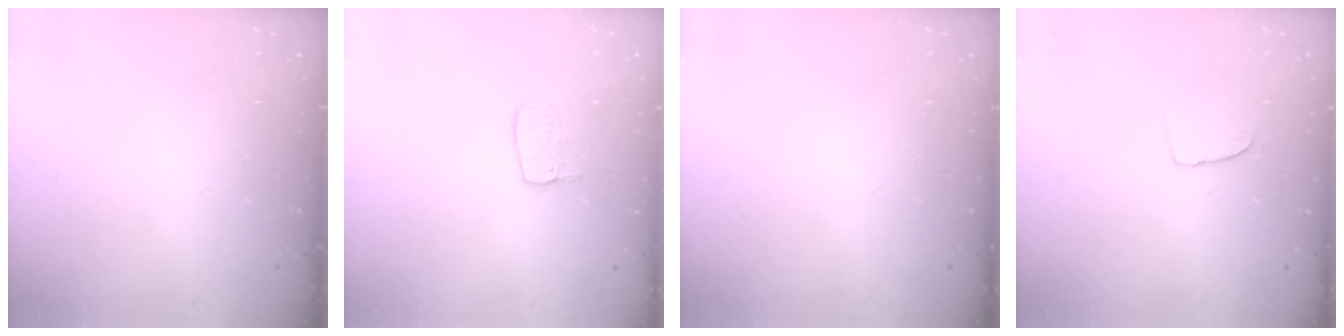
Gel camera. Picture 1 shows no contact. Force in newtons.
{"total": 7.2, "press": 7.2, "slide": 0.3}
{"total": 0.0}
{"total": 5.0, "press": 4.9, "slide": 0.5}